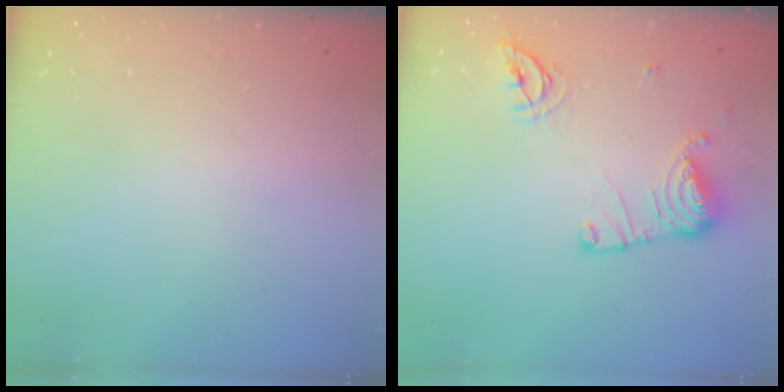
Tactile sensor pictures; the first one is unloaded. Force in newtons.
{"total": 12.8, "press": 12.8, "slide": 0.5}